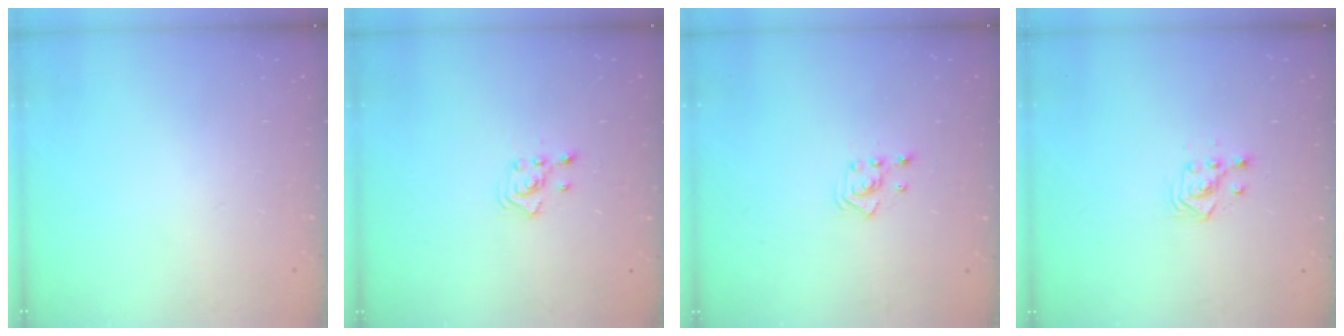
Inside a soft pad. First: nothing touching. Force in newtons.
{"total": 2.5, "press": 2.3, "slide": 1.0}
{"total": 2.5, "press": 2.5, "slide": 0.3}
{"total": 3.0, "press": 3.0, "slide": 0.2}